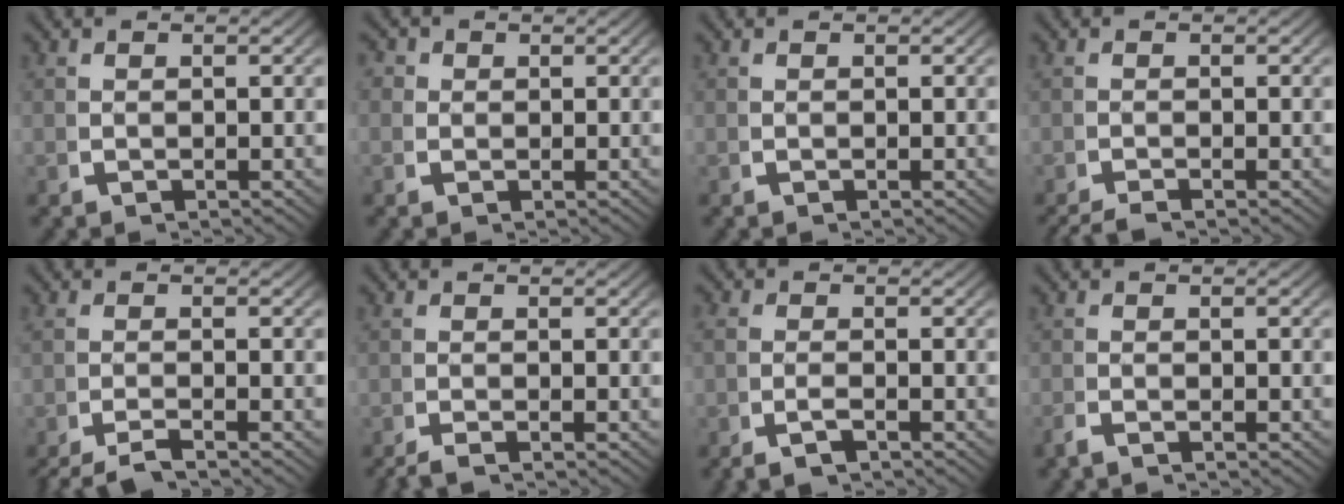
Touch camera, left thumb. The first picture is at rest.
{"total": 2.1, "force": [0.6, 1.9, 0.6], "torque": [-0.016, -0.007, 0.006]}
{"total": 0.0}
{"total": 2.0, "force": [-1.8, 0.3, 0.7], "torque": [-0.009, -0.009, -0.031]}
{"total": 3.2, "force": [-2.8, 0.6, 1.5], "torque": [-0.034, -0.010, -0.046]}
{"total": 1.3, "force": [-1.2, 0.1, 0.6], "torque": [-0.011, -0.007, -0.020]}
{"total": 1.7, "force": [-1.2, 0.7, 1.1], "torque": [-0.029, -0.008, -0.017]}
{"total": 1.0, "force": [-0.8, 0.1, 0.6], "torque": [-0.011, -0.001, -0.018]}